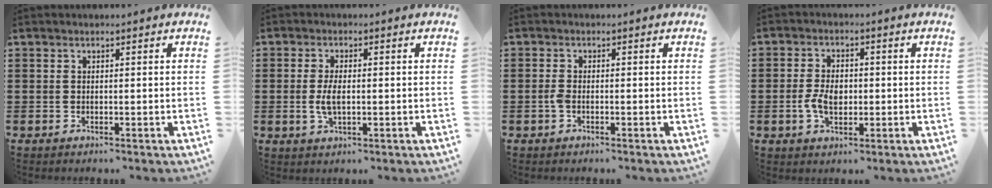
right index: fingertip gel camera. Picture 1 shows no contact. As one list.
[{"total": 3.8, "force": [-0.3, 1.8, 3.4], "torque": [-0.078, -0.002, -0.011]}, {"total": 1.5, "force": [-0.6, 0.6, 1.2], "torque": [-0.031, -0.003, -0.014]}, {"total": 4.4, "force": [-0.6, 2.8, 3.3], "torque": [-0.063, 0.003, -0.015]}]